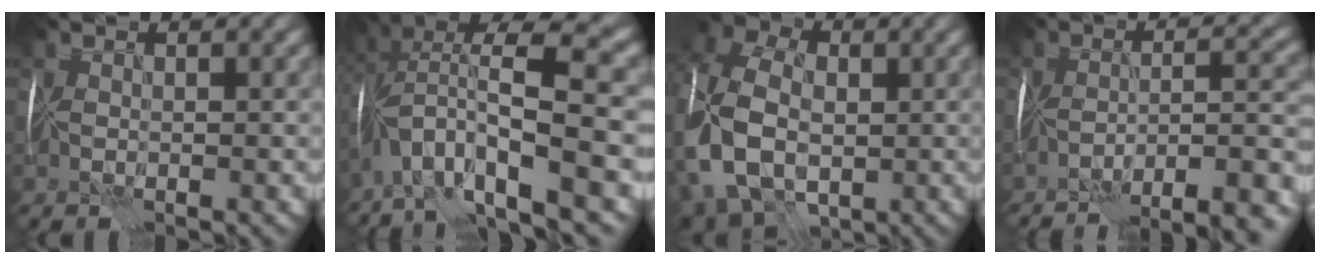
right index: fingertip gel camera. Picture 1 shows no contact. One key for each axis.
{"total": 12.1, "fx": -3.2, "fy": 3.7, "fz": 11.0, "tx": -0.202, "ty": 0.020, "tz": -0.047}
{"total": 15.4, "fx": -3.8, "fy": 11.1, "fz": 9.9, "tx": -0.212, "ty": -0.010, "tz": -0.084}
{"total": 11.0, "fx": -9.1, "fy": 1.6, "fz": 6.0, "tx": -0.066, "ty": 0.007, "tz": -0.108}